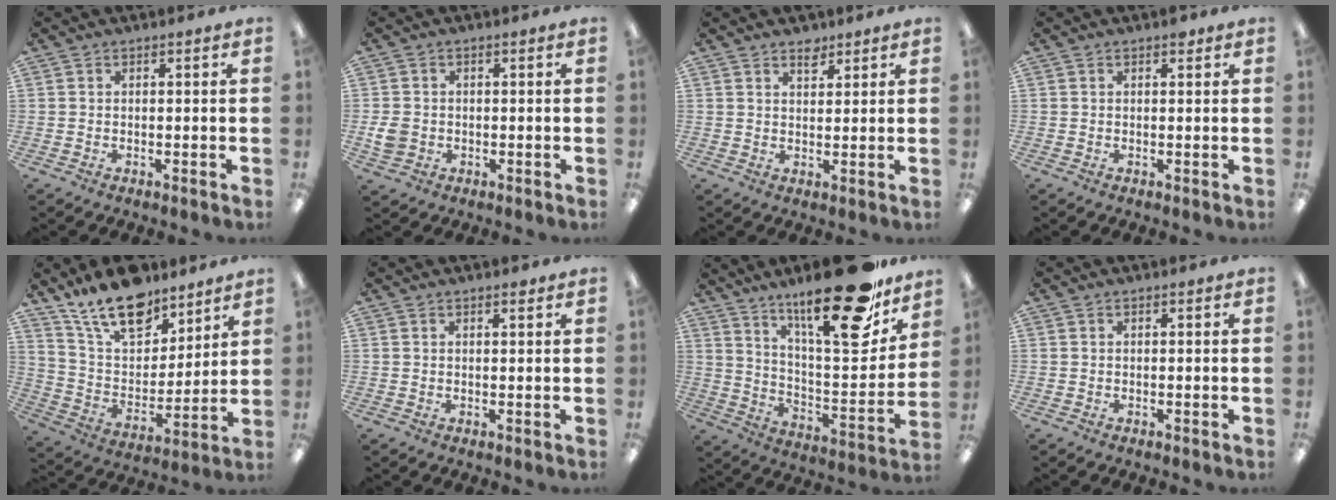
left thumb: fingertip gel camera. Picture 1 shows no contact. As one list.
[{"total": 4.0, "force": [-0.3, 3.5, 2.0], "torque": [-0.033, 0.002, -0.006]}, {"total": 3.2, "force": [2.6, 1.5, 1.0], "torque": [0.001, -0.017, 0.044]}, {"total": 1.4, "force": [0.9, 0.6, 0.8], "torque": [-0.003, -0.004, 0.012]}, {"total": 17.2, "force": [13.2, 8.0, 7.6], "torque": [-0.138, -0.080, 0.238]}, {"total": 1.2, "force": [1.0, 0.3, 0.6], "torque": [-0.004, -0.003, 0.016]}, {"total": 25.2, "force": [18.1, 6.6, 16.3], "torque": [-0.234, -0.123, 0.287]}, {"total": 0.0}]